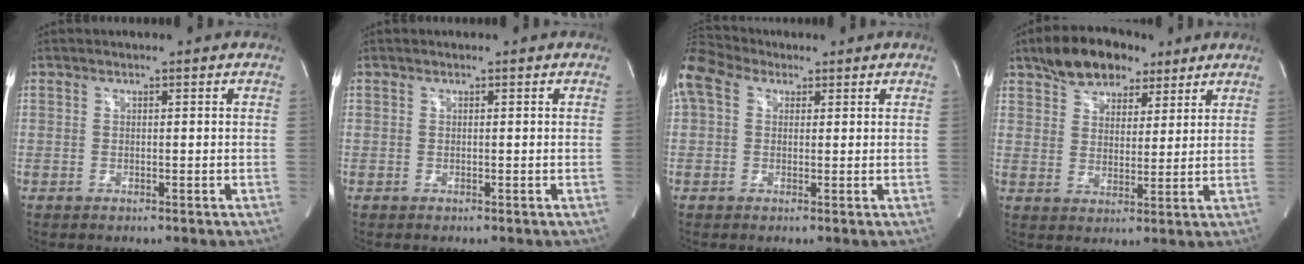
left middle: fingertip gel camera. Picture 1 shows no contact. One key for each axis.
{"total": 0.0}
{"total": 15.2, "fx": 7.7, "fy": 10.5, "fz": 7.8, "tx": -0.212, "ty": 0.083, "tz": 0.142}
{"total": 10.1, "fx": 7.0, "fy": 5.4, "fz": 4.8, "tx": -0.073, "ty": 0.021, "tz": 0.117}